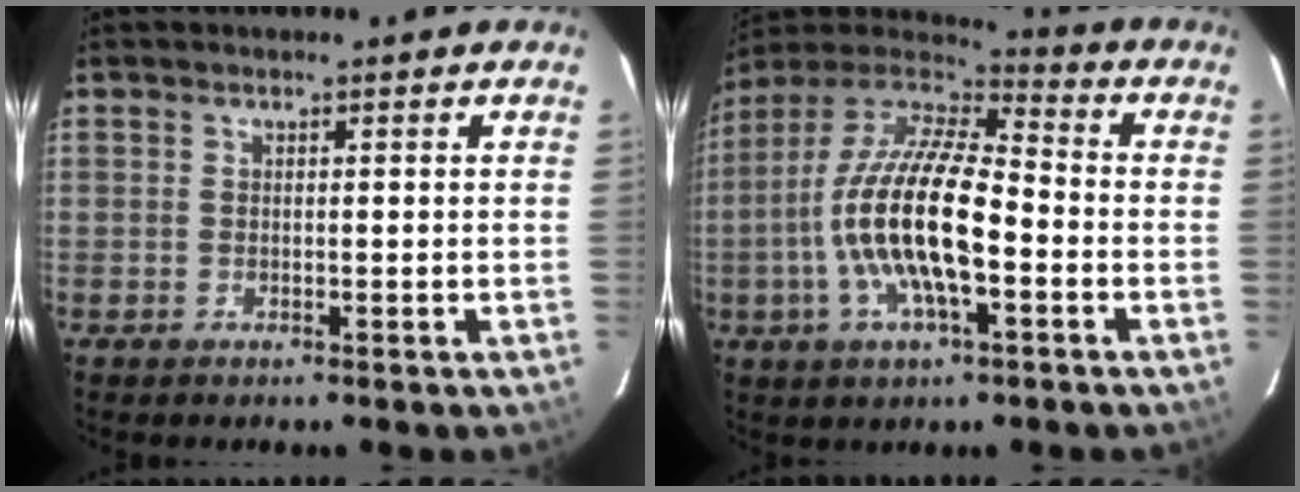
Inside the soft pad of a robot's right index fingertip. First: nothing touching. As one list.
[{"total": 18.9, "force": [-4.2, 6.1, 17.3], "torque": [-0.335, -0.005, -0.087]}]